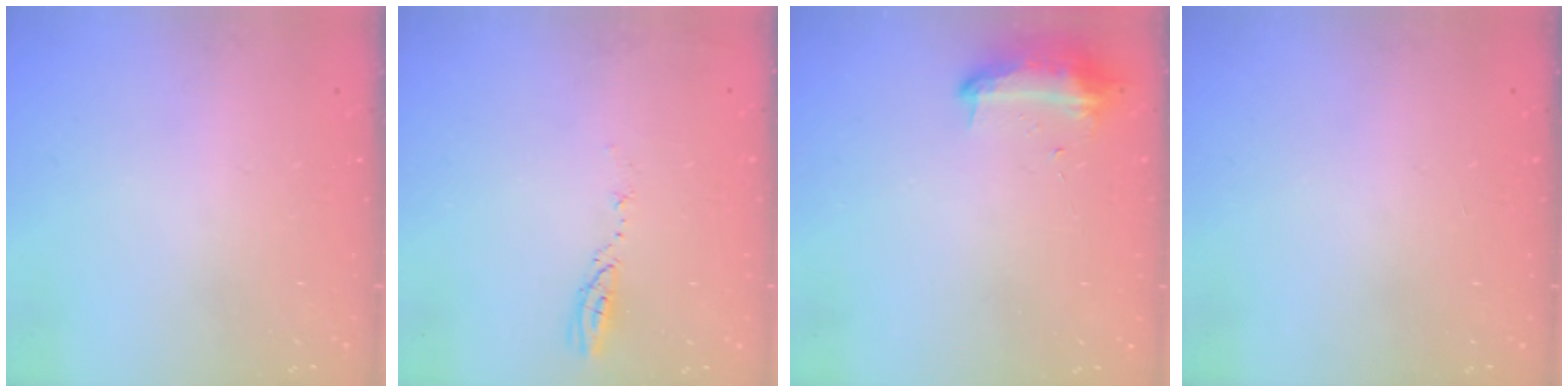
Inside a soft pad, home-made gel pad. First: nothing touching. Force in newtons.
{"total": 3.7, "press": 3.7, "slide": 0.3}
{"total": 8.9, "press": 8.9, "slide": 0.5}
{"total": 0.0}